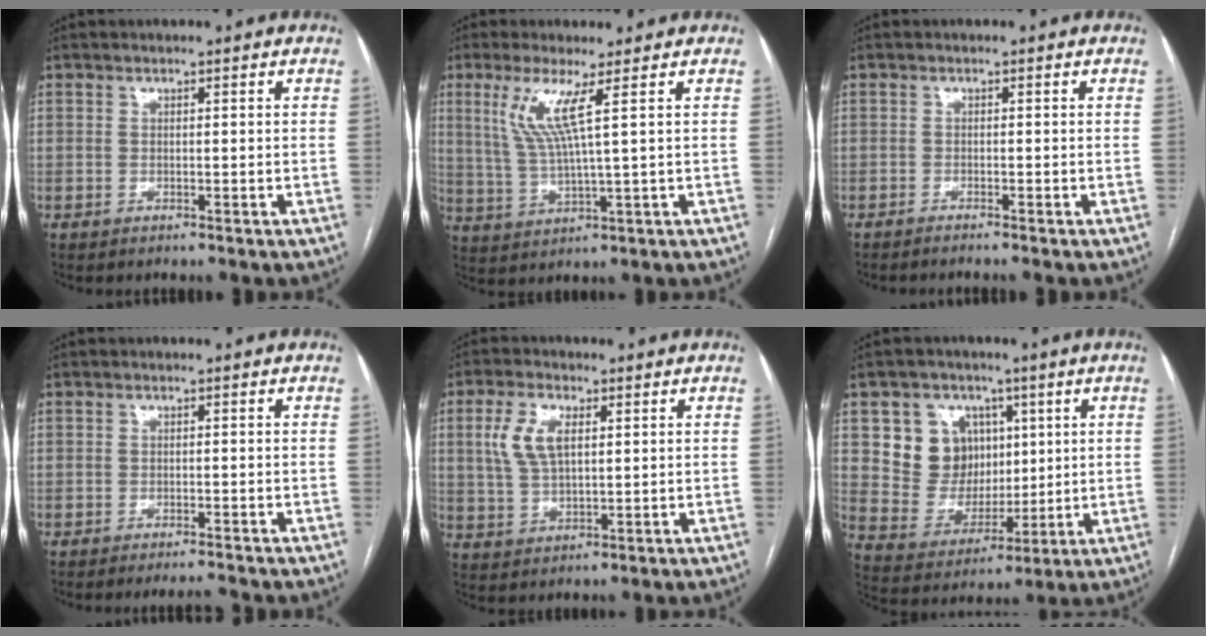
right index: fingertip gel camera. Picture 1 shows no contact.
{"total": 7.0, "force": [2.9, -0.6, 6.4], "torque": [-0.140, -0.001, 0.065]}
{"total": 1.9, "force": [-1.6, -0.4, 0.9], "torque": [-0.005, 0.003, -0.018]}
{"total": 2.3, "force": [-2.2, -0.3, 0.6], "torque": [-0.009, -0.010, -0.032]}
{"total": 7.2, "force": [2.2, 3.4, 6.0], "torque": [-0.141, 0.013, 0.048]}
{"total": 11.2, "force": [3.9, 9.6, 4.2], "torque": [-0.091, 0.030, 0.085]}